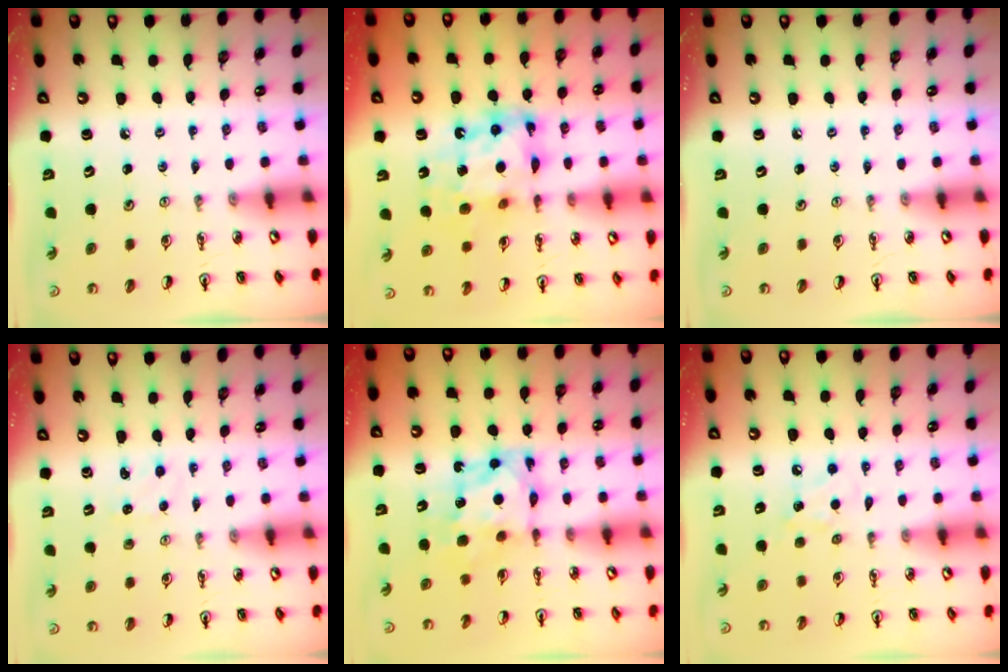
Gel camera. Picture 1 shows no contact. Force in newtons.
{"total": 12.4, "press": 12.4, "slide": 1.1}
{"total": 0.0}
{"total": 2.2, "press": 2.2, "slide": 0.3}
{"total": 7.5, "press": 7.5, "slide": 0.6}
{"total": 5.9, "press": 5.9, "slide": 0.8}